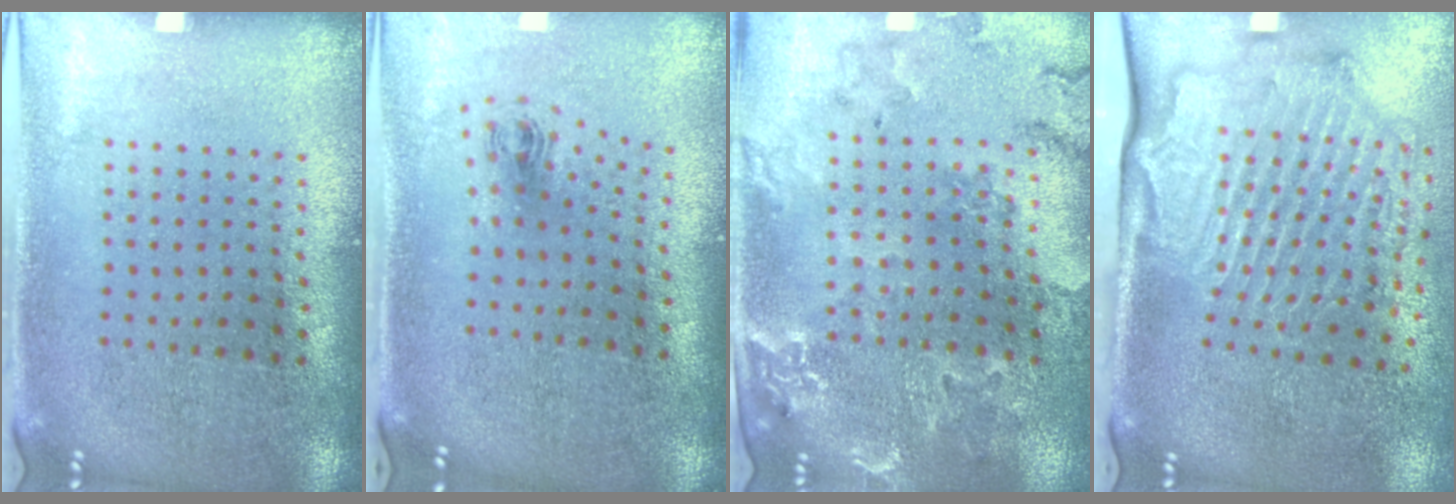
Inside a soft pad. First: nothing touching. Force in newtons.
{"total": 0.8, "press": 0.4, "slide": 0.8}
{"total": 0.9, "press": 0.9, "slide": 0.2}
{"total": 2.1, "press": 2.1, "slide": 0.5}